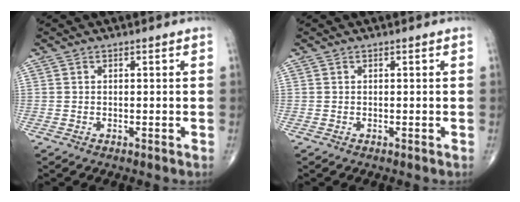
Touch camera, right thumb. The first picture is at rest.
{"total": 0.0}